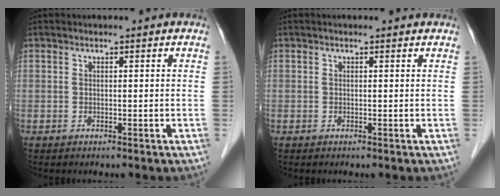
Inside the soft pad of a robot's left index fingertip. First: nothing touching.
{"total": 1.1, "force": [1.0, 0.3, 0.4], "torque": [-0.012, 0.018, 0.009]}